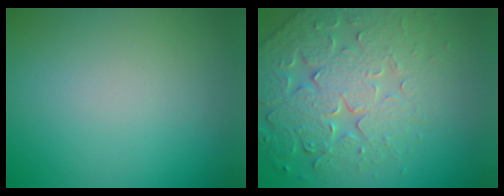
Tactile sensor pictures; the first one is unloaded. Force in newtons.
{"total": 7.7, "press": 5.8, "slide": 5.0}